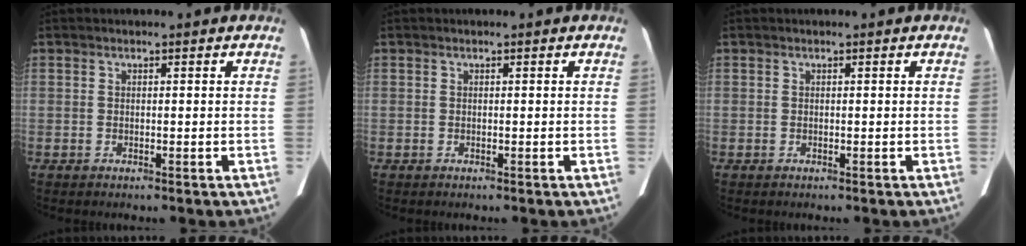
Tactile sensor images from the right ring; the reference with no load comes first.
{"total": 0.0}
{"total": 0.0}